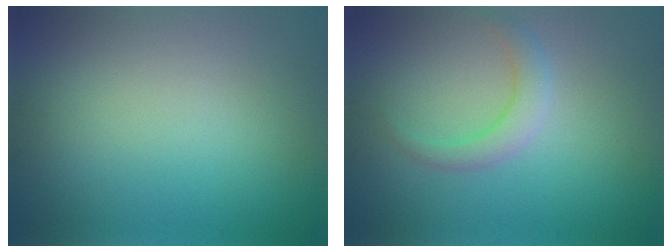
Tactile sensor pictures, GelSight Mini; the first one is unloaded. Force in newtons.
{"total": 2.4, "press": 2.4, "slide": 0.1}